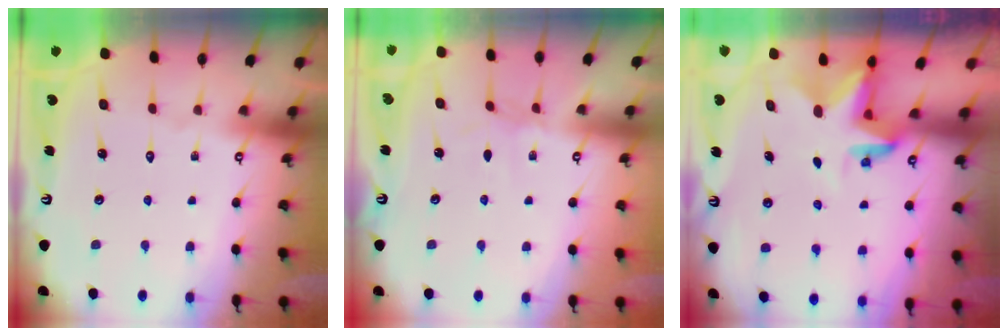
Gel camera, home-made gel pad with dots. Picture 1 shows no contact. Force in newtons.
{"total": 1.5, "press": 1.5, "slide": 0.4}
{"total": 3.2, "press": 3.2, "slide": 0.2}